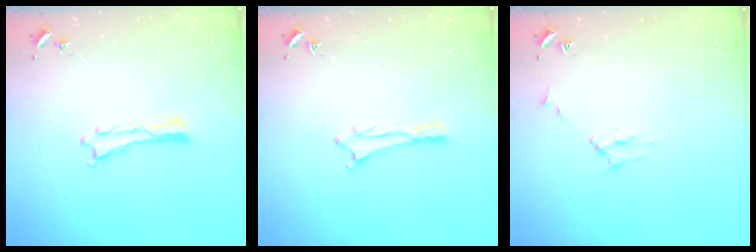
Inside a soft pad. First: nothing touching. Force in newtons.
{"total": 0.7, "press": 0.7, "slide": 0.2}
{"total": 2.7, "press": 2.7, "slide": 0.3}